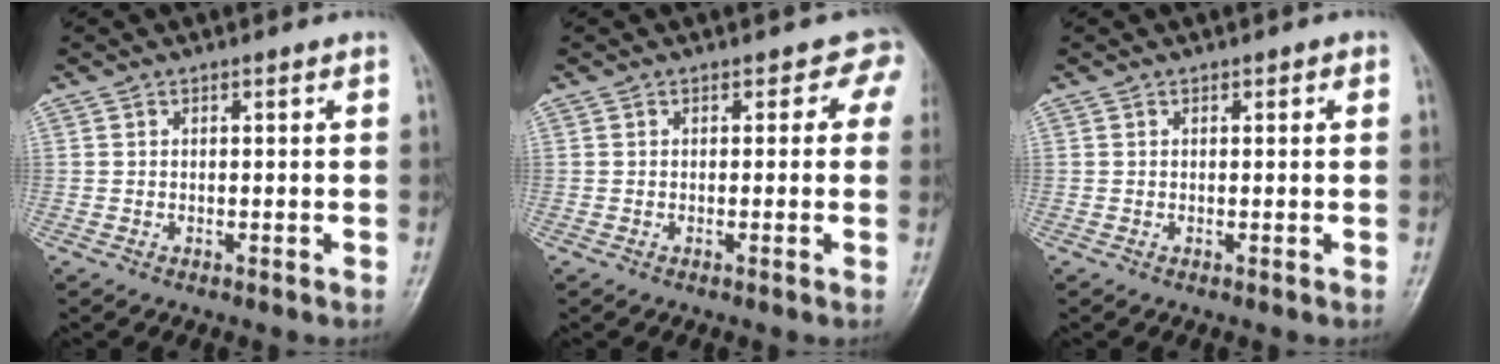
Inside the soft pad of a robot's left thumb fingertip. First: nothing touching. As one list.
[{"total": 2.6, "force": [1.2, 2.2, 0.6], "torque": [0.030, -0.002, -0.007]}, {"total": 0.5, "force": [0.2, 0.4, 0.2], "torque": [0.013, 0.000, 0.000]}]